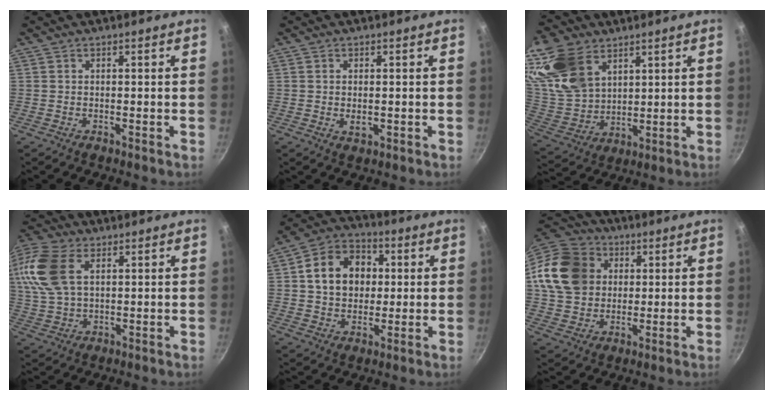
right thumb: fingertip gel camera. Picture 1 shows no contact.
{"total": 2.3, "force": [-0.2, 1.3, 1.8], "torque": [-0.031, -0.003, -0.001]}
{"total": 17.1, "force": [8.7, 11.4, 9.3], "torque": [-0.180, -0.031, 0.183]}
{"total": 15.5, "force": [4.9, 9.6, 11.1], "torque": [-0.240, 0.007, 0.092]}
{"total": 13.2, "force": [2.1, 10.5, 7.7], "torque": [-0.103, 0.021, 0.027]}
{"total": 18.7, "force": [4.5, 15.5, 9.3], "torque": [-0.169, 0.022, 0.083]}